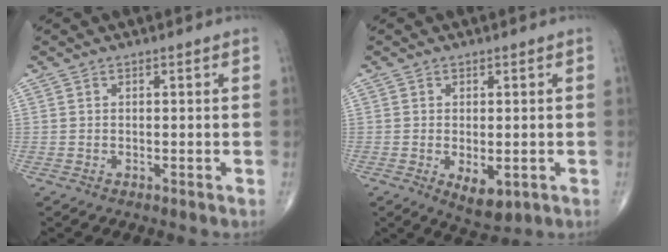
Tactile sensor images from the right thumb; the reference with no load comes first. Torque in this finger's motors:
{"motor_torque": [-0.43, 0.48, 0.18, 0.44, 0.02]}